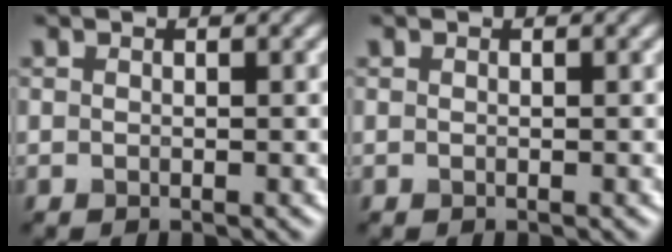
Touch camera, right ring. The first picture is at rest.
{"total": 0.0}